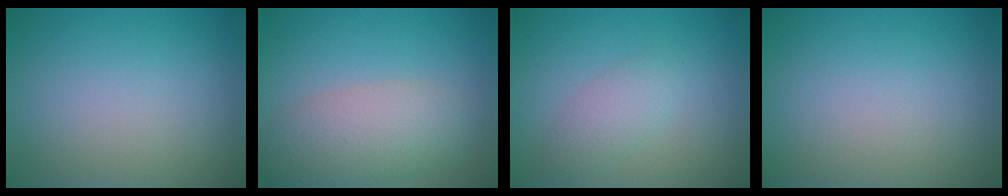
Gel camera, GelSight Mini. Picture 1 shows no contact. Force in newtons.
{"total": 5.4, "press": 5.4, "slide": 0.3}
{"total": 2.2, "press": 2.2, "slide": 0.2}
{"total": 0.0}